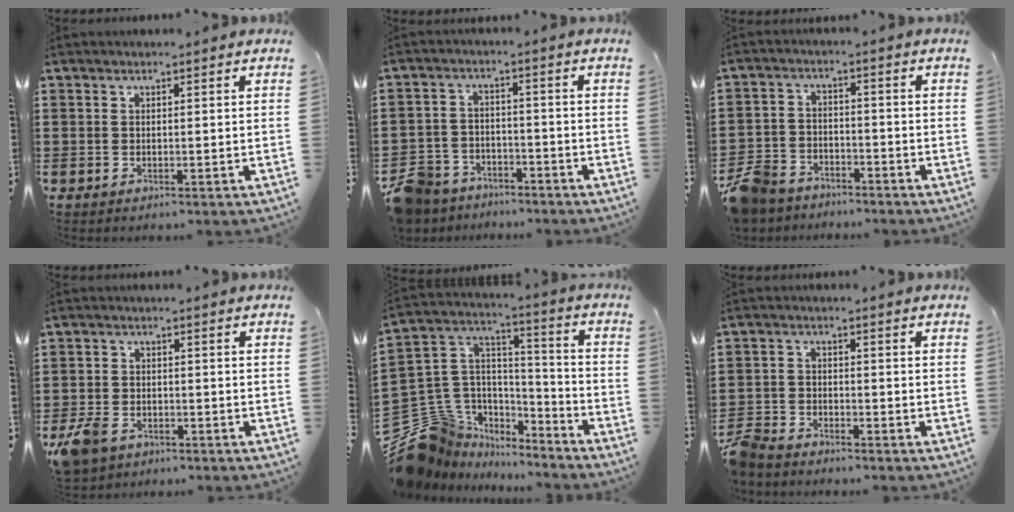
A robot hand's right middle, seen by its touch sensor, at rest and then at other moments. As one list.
[{"total": 6.6, "force": [-6.0, 2.5, 1.0], "torque": [-0.055, 0.006, -0.131]}, {"total": 7.3, "force": [-6.5, 2.8, 1.5], "torque": [-0.056, 0.012, -0.138]}, {"total": 4.3, "force": [-3.2, 2.2, 1.8], "torque": [-0.058, -0.003, -0.070]}, {"total": 12.4, "force": [-8.8, 8.5, 1.7], "torque": [-0.090, 0.008, -0.167]}, {"total": 4.1, "force": [-3.8, 1.1, 0.9], "torque": [-0.044, -0.005, -0.088]}]